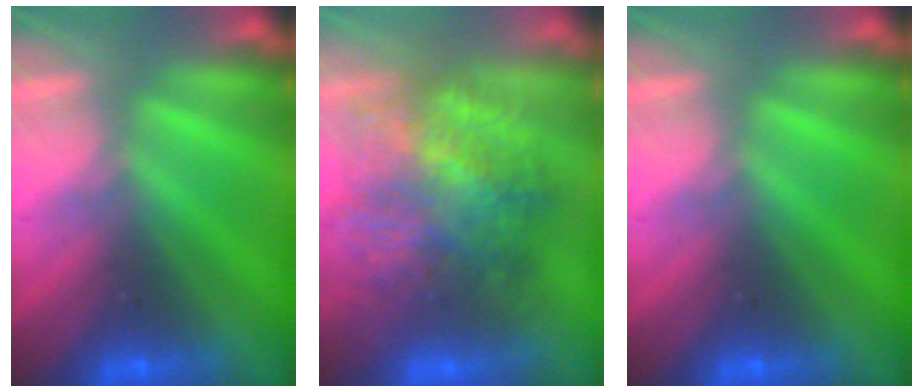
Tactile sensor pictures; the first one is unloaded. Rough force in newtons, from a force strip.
{"total": 7.5}
{"total": 0.0}